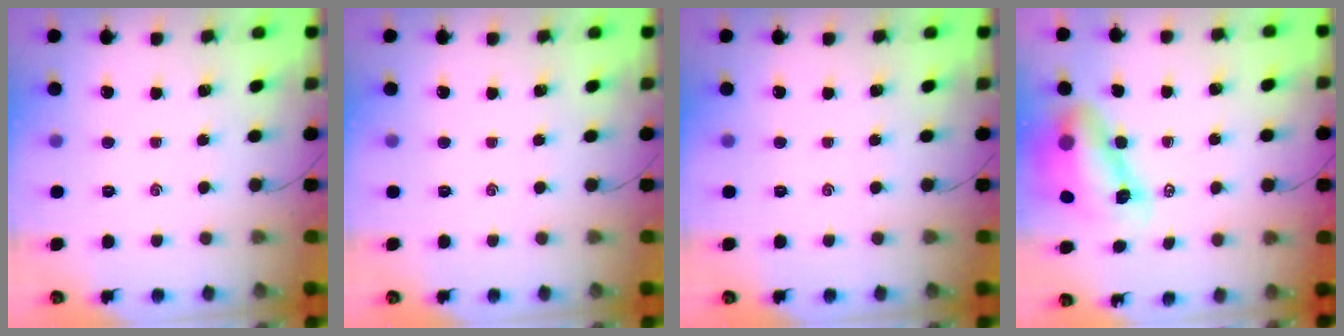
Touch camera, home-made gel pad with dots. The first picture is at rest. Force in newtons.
{"total": 0.0}
{"total": 0.0}
{"total": 10.0, "press": 9.6, "slide": 2.8}